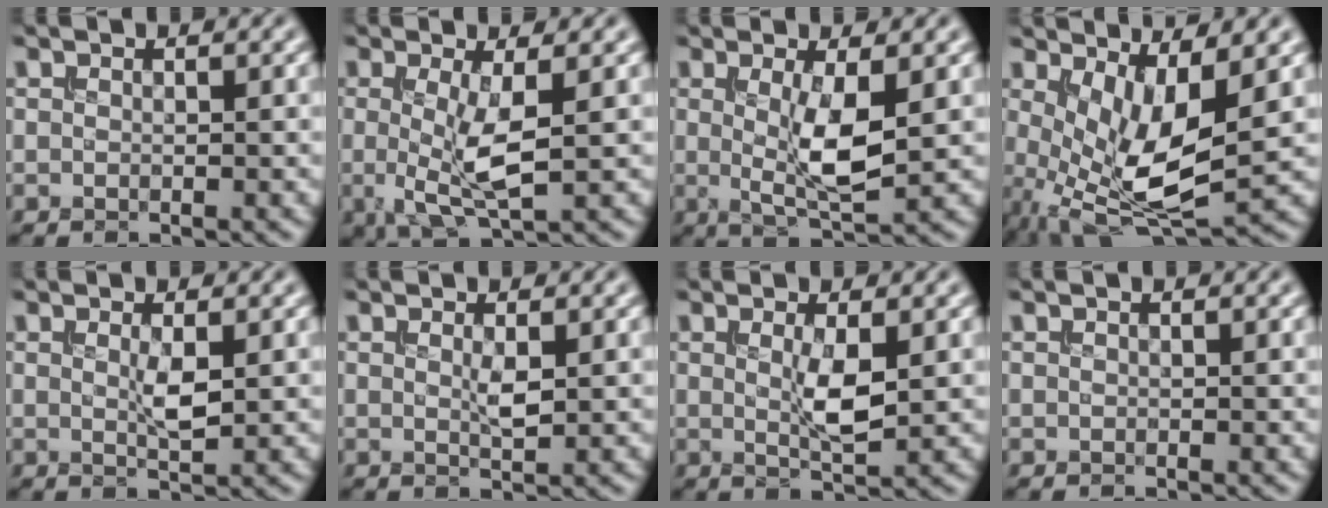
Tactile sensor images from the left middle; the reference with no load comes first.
{"total": 4.8, "force": [-0.2, 1.4, 4.6], "torque": [-0.096, -0.009, -0.003]}
{"total": 4.9, "force": [0.2, 1.2, 4.7], "torque": [-0.088, -0.010, 0.008]}
{"total": 8.0, "force": [0.2, 3.2, 7.3], "torque": [-0.149, -0.018, 0.007]}
{"total": 1.8, "force": [0.2, 0.3, 1.8], "torque": [-0.038, -0.003, 0.004]}
{"total": 1.3, "force": [0.2, 0.2, 1.3], "torque": [-0.028, -0.001, 0.002]}
{"total": 2.8, "force": [0.3, 0.5, 2.7], "torque": [-0.056, -0.008, 0.006]}
{"total": 0.0}